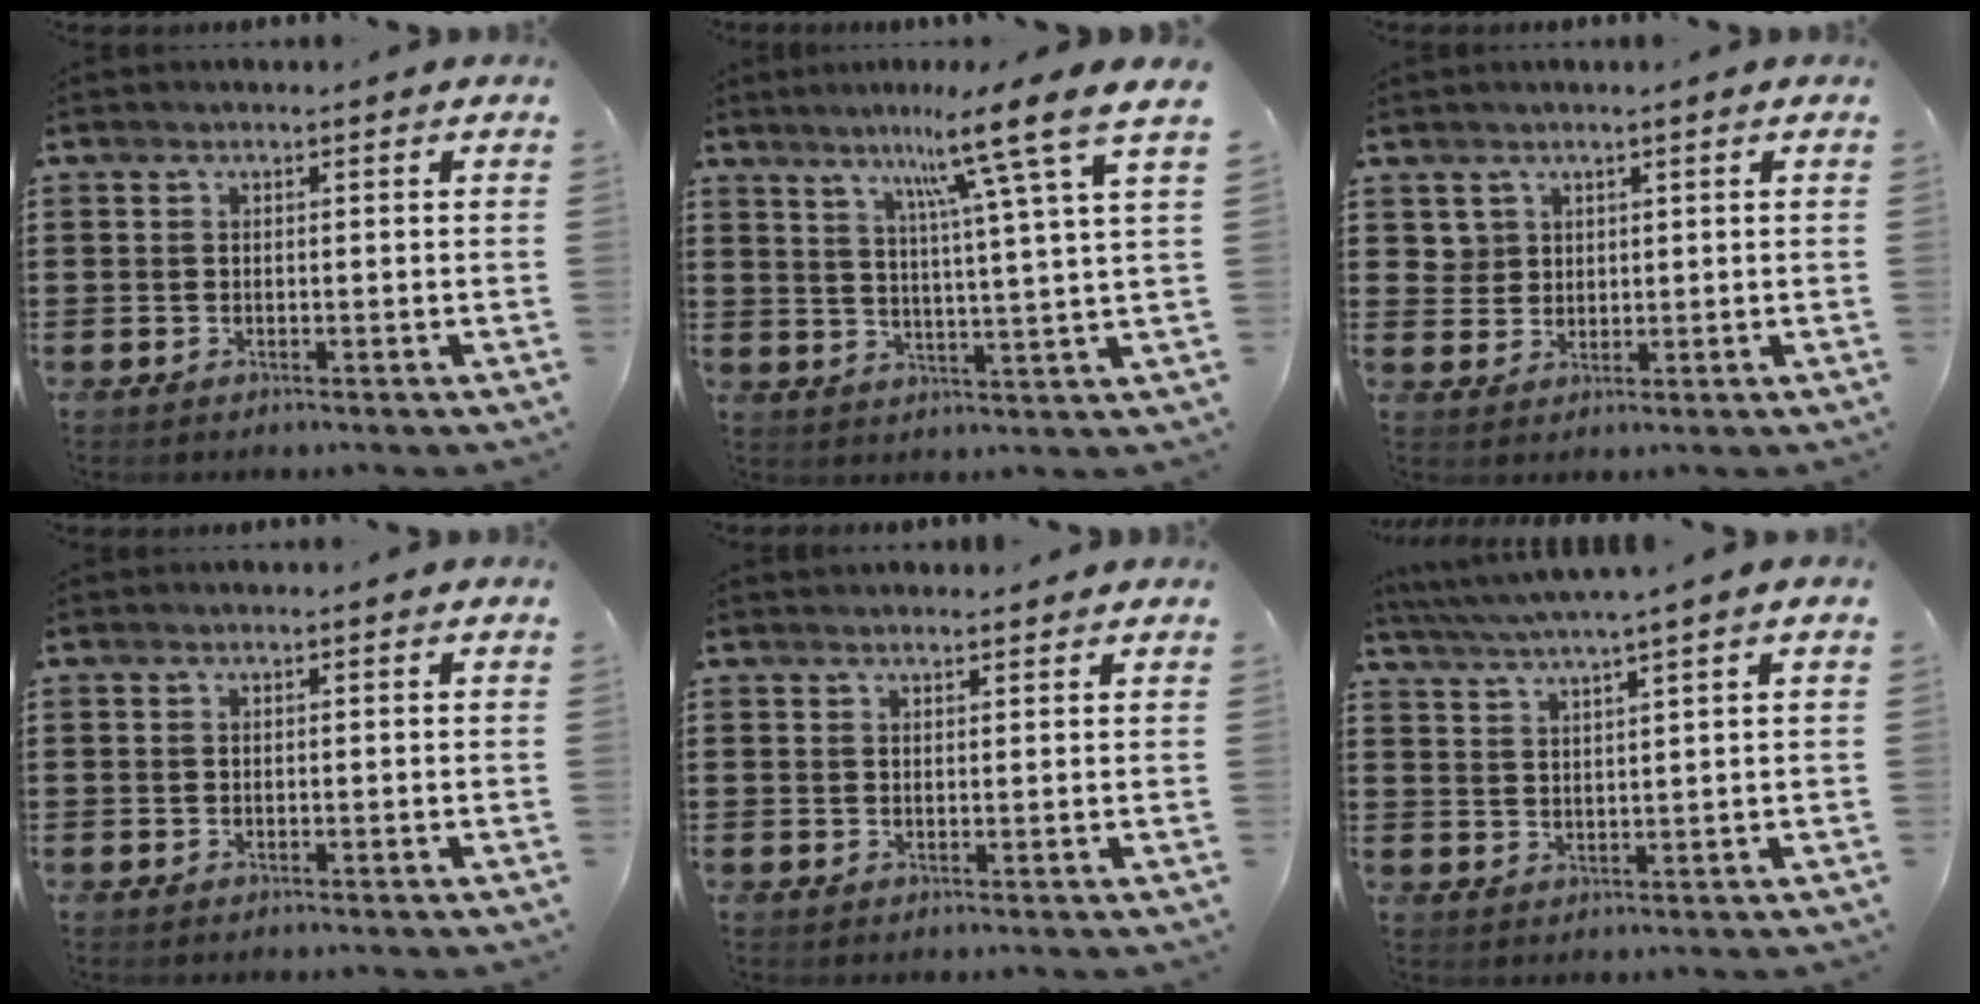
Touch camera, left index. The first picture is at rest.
{"total": 10.1, "force": [6.4, -1.1, 7.7], "torque": [-0.139, -0.033, 0.087]}
{"total": 3.1, "force": [1.8, 2.5, 0.3], "torque": [-0.018, 0.009, 0.036]}
{"total": 0.0}
{"total": 1.2, "force": [1.2, 0.2, 0.2], "torque": [-0.005, 0.000, 0.023]}
{"total": 3.1, "force": [2.6, -0.8, 1.5], "torque": [-0.038, -0.013, 0.043]}